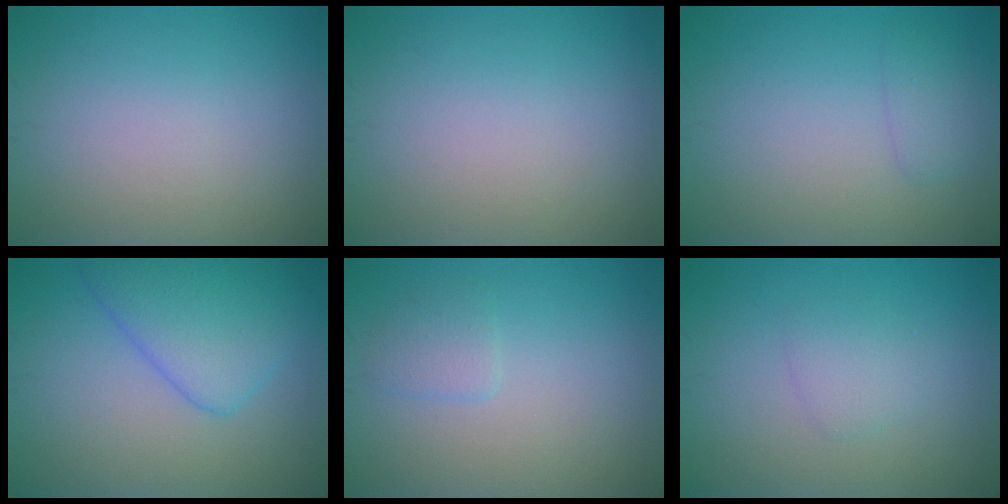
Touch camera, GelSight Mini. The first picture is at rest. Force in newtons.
{"total": 0.0}
{"total": 1.4, "press": 1.4, "slide": 0.1}
{"total": 5.4, "press": 5.4, "slide": 0.3}
{"total": 1.4, "press": 1.4, "slide": 0.1}
{"total": 1.5, "press": 1.5, "slide": 0.0}